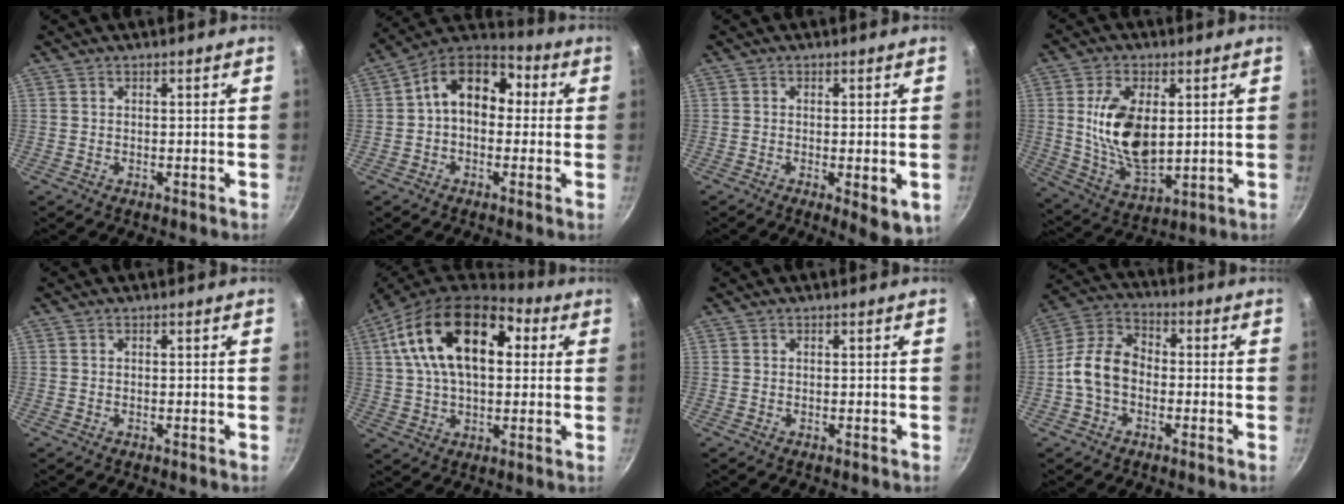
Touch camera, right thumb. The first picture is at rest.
{"total": 13.2, "force": [1.1, 9.0, 9.6], "torque": [-0.118, 0.041, 0.000]}
{"total": 5.9, "force": [-1.8, 1.7, 5.4], "torque": [-0.078, -0.015, -0.024]}
{"total": 14.7, "force": [1.9, 8.2, 12.1], "torque": [-0.210, -0.017, 0.047]}
{"total": 0.0}
{"total": 21.5, "force": [5.2, 12.3, 16.8], "torque": [-0.291, 0.028, 0.077]}
{"total": 0.0}
{"total": 10.4, "force": [-1.8, 7.5, 7.0], "torque": [-0.127, 0.038, -0.046]}